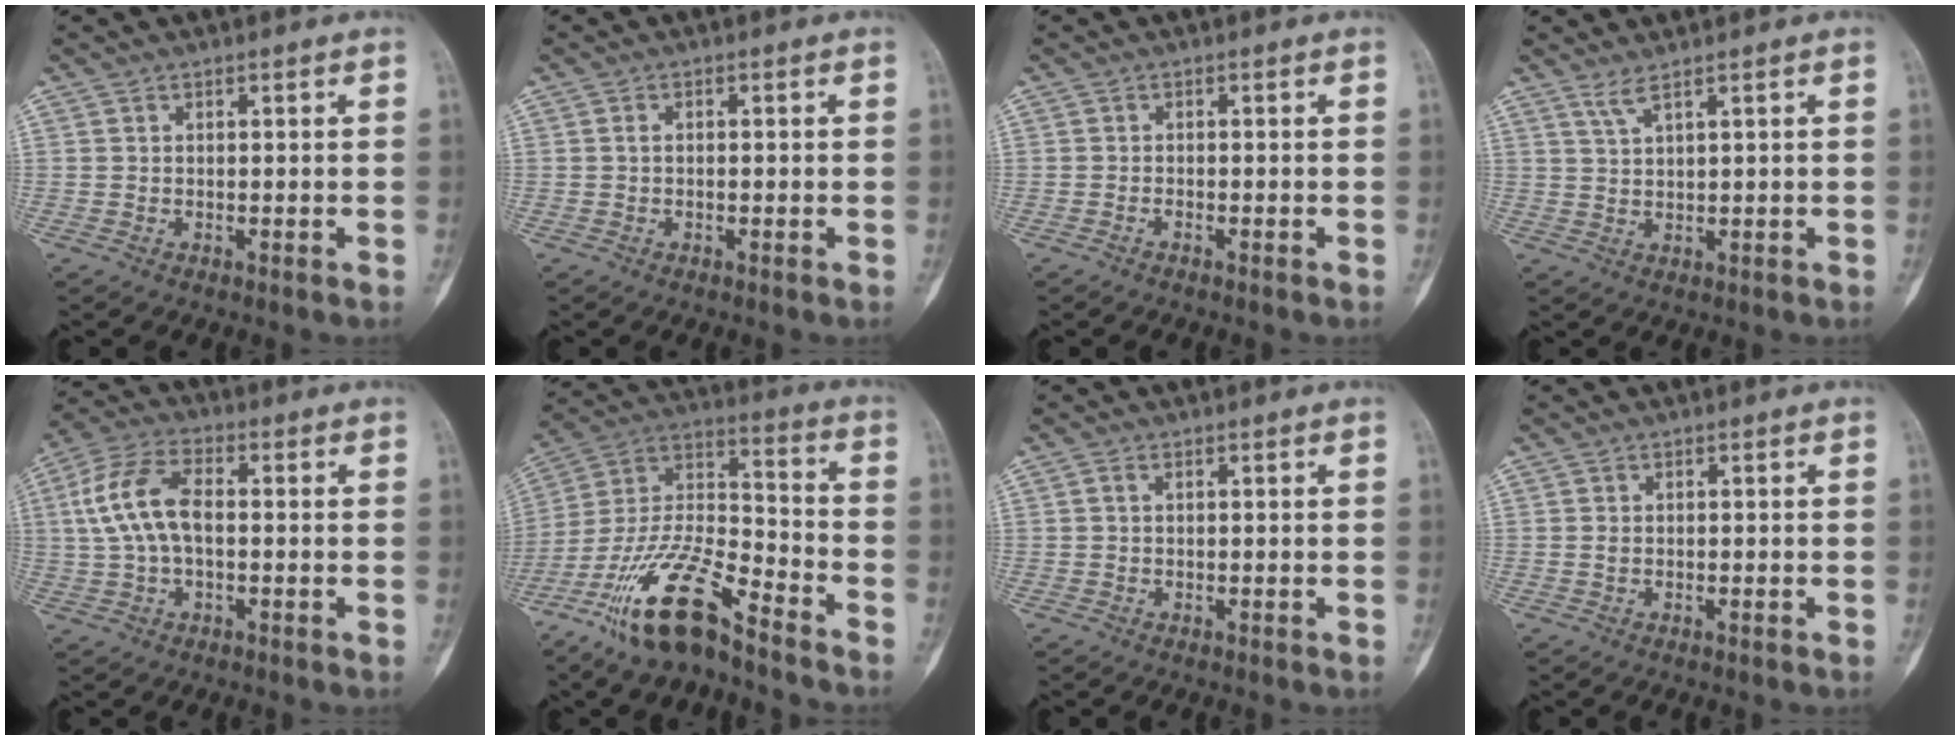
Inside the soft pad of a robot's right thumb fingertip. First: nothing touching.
{"total": 1.1, "force": [-0.1, 0.6, 0.9], "torque": [-0.018, 0.007, -0.002]}
{"total": 0.6, "force": [-0.5, 0.1, 0.3], "torque": [-0.008, 0.003, -0.010]}
{"total": 2.4, "force": [1.8, 0.0, 1.6], "torque": [-0.041, -0.013, 0.044]}
{"total": 10.9, "force": [0.5, 5.9, 9.1], "torque": [-0.191, 0.030, 0.007]}
{"total": 18.3, "force": [-12.5, 5.2, 12.3], "torque": [-0.240, 0.073, -0.233]}
{"total": 0.6, "force": [0.1, 0.4, 0.5], "torque": [-0.006, 0.002, -0.001]}
{"total": 0.9, "force": [-0.2, 0.5, 0.7], "torque": [-0.018, 0.003, -0.002]}